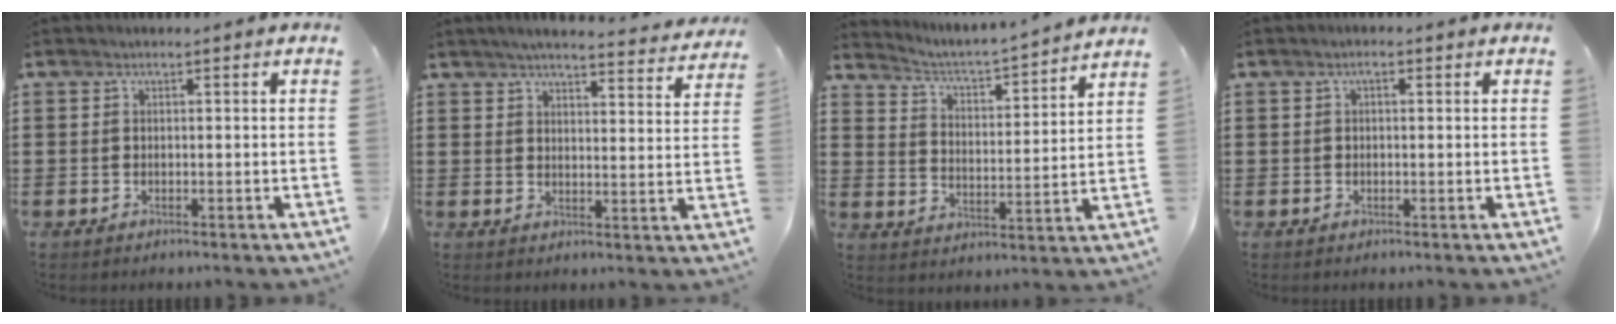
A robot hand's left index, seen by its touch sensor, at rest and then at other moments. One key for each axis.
{"total": 4.3, "fx": 4.0, "fy": -0.1, "fz": 1.4, "tx": -0.036, "ty": -0.027, "tz": 0.067}
{"total": 2.9, "fx": 2.8, "fy": -0.4, "fz": 0.5, "tx": -0.029, "ty": -0.034, "tz": 0.036}
{"total": 1.3, "fx": 0.0, "fy": 0.6, "fz": 1.2, "tx": -0.024, "ty": 0.004, "tz": -0.001}